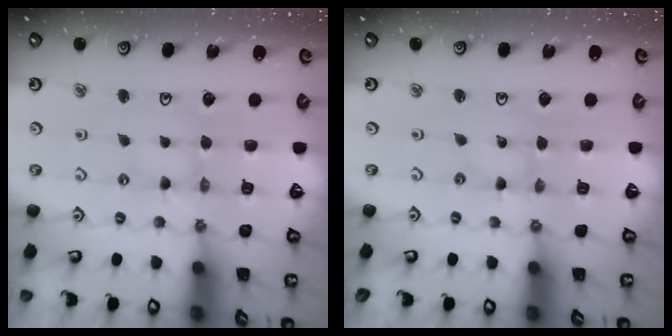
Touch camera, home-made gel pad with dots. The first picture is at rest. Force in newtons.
{"total": 0.0}